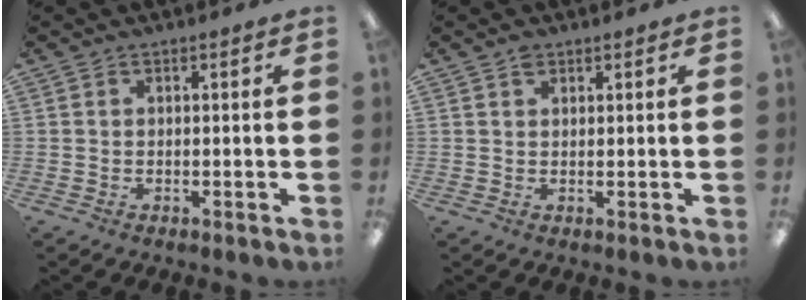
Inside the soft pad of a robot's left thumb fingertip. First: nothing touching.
{"total": 1.6, "force": [1.2, 0.9, 0.5], "torque": [-0.012, -0.001, 0.023]}